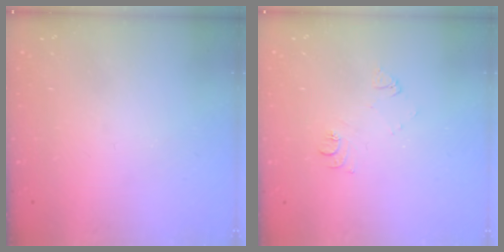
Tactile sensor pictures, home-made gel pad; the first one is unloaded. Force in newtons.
{"total": 6.4, "press": 6.4, "slide": 0.7}